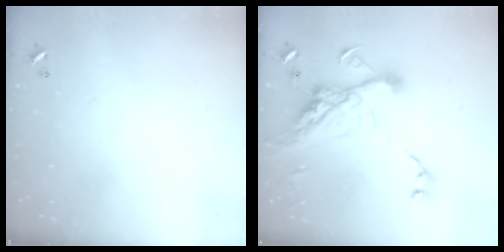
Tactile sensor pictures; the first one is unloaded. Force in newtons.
{"total": 19.3, "press": 19.1, "slide": 2.5}